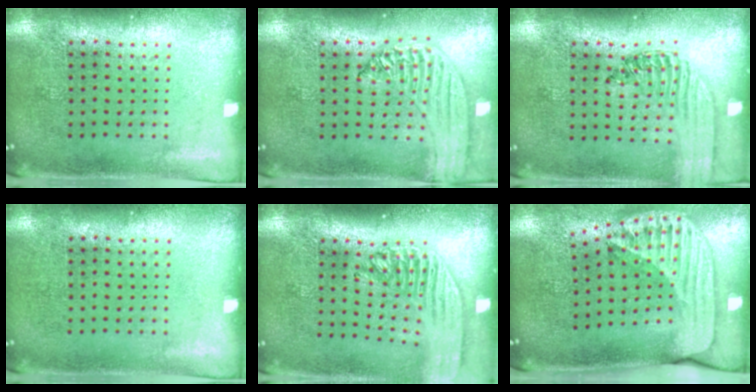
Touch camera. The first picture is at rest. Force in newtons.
{"total": 1.3, "press": 1.2, "slide": 0.2}
{"total": 1.5, "press": 1.3, "slide": 0.7}
{"total": 0.0}
{"total": 2.0, "press": 1.7, "slide": 1.1}
{"total": 2.6, "press": 1.8, "slide": 1.8}